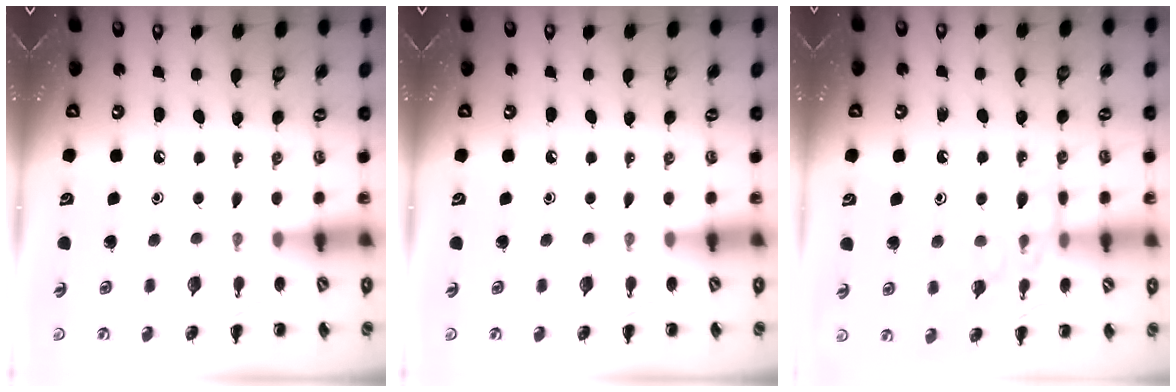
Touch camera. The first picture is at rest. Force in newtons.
{"total": 0.0}
{"total": 12.0, "press": 12.0, "slide": 0.8}